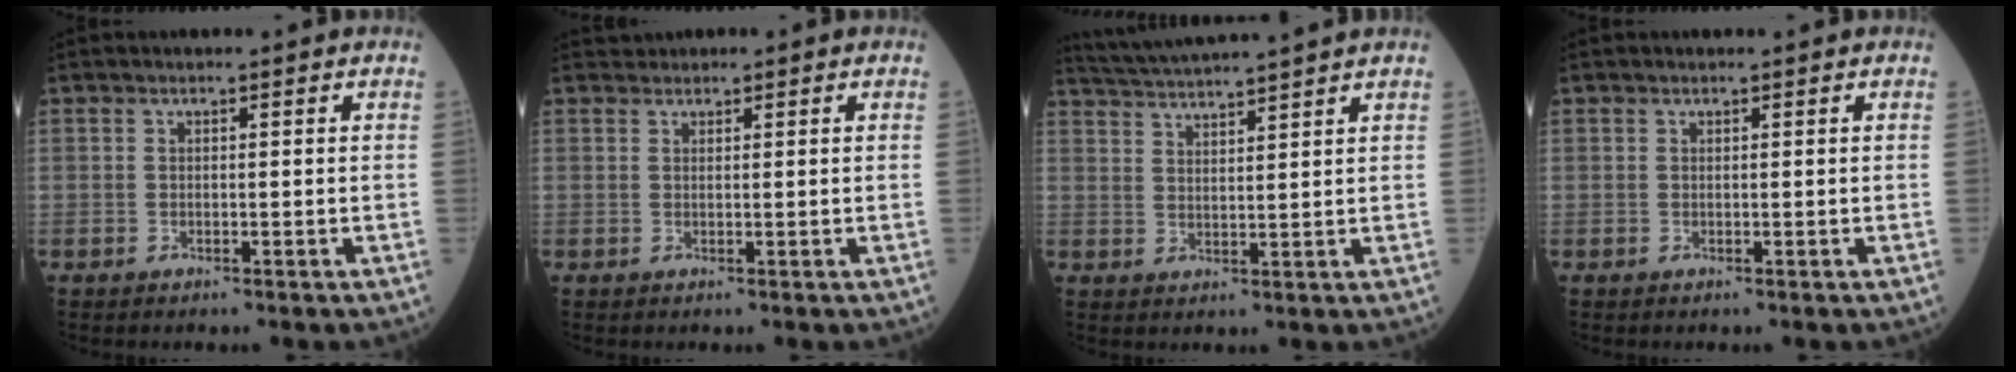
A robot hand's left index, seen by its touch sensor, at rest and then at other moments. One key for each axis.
{"total": 1.0, "fx": 0.9, "fy": 0.3, "fz": -0.2, "tx": -0.004, "ty": 0.011, "tz": 0.015}
{"total": 10.7, "fx": 9.9, "fy": -1.5, "fz": 3.8, "tx": -0.076, "ty": 0.020, "tz": 0.155}
{"total": 0.0}